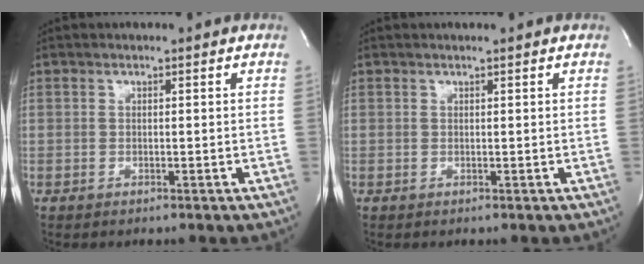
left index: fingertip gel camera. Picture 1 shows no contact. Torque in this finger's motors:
{"motor_torque": [0.16, -0.10, -0.05, 0.01]}